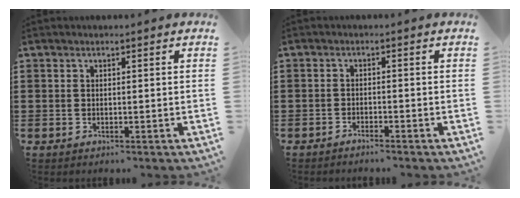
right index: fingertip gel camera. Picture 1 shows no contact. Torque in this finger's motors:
{"motor_torque": [-0.51, 0.50, 0.07, -0.03]}